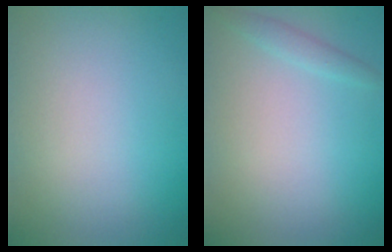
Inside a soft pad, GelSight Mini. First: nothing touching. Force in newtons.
{"total": 1.0, "press": 1.0, "slide": 0.1}